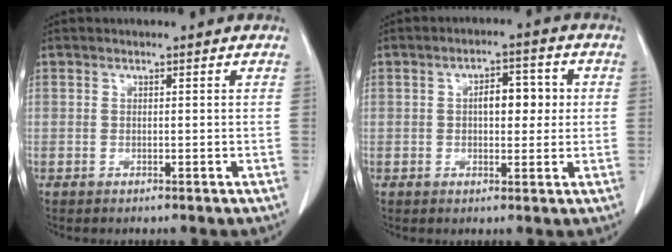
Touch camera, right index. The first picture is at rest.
{"total": 5.5, "force": [0.6, 2.5, 4.8], "torque": [-0.070, 0.018, 0.009]}